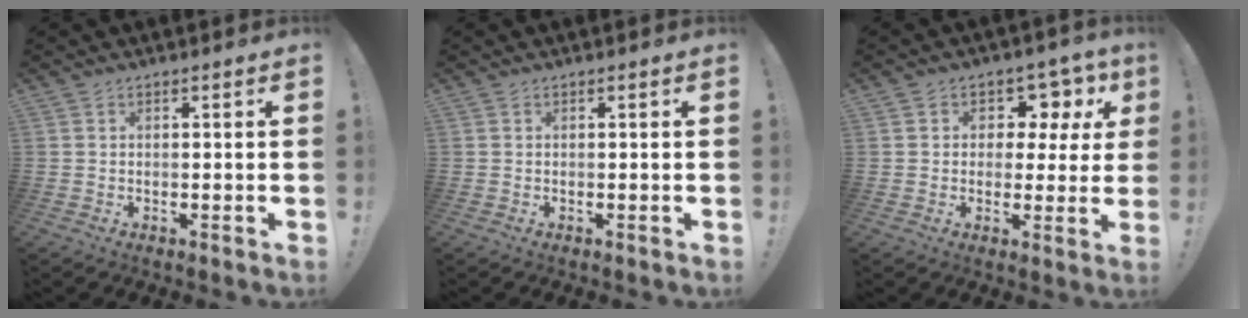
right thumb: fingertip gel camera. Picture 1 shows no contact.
{"total": 0.0}
{"total": 6.8, "force": [3.6, 5.1, 2.8], "torque": [-0.033, -0.031, 0.065]}